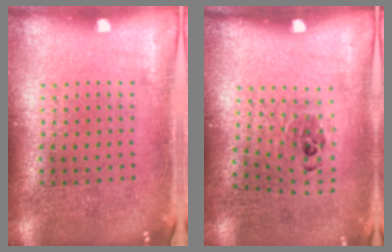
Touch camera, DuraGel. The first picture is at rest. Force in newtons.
{"total": 1.0, "press": 0.7, "slide": 0.7}